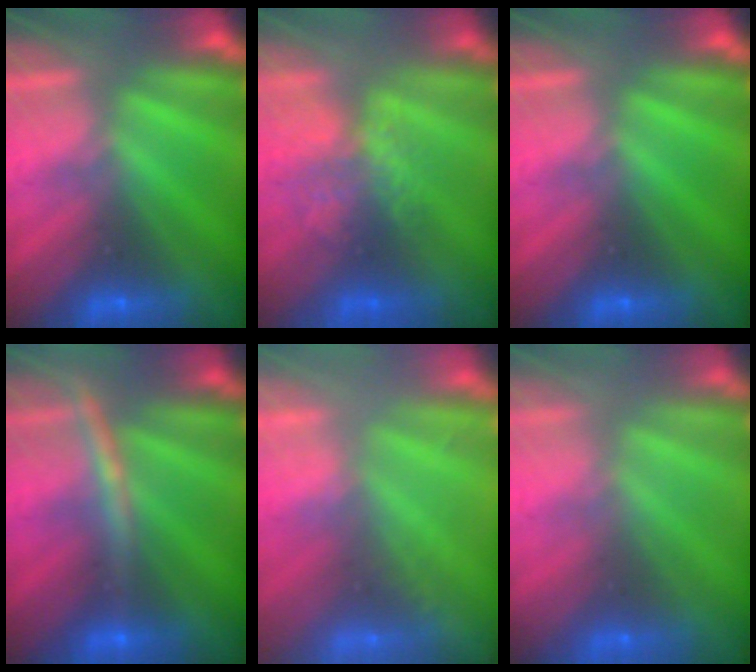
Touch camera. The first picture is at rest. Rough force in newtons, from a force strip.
{"total": 3.6}
{"total": 0.0}
{"total": 2.8}
{"total": 1.6}
{"total": 8.7}